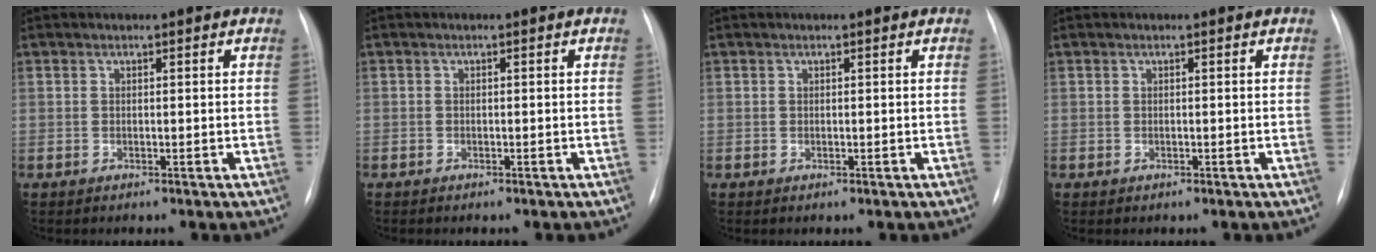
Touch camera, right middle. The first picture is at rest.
{"total": 0.0}
{"total": 0.0}
{"total": 0.0}